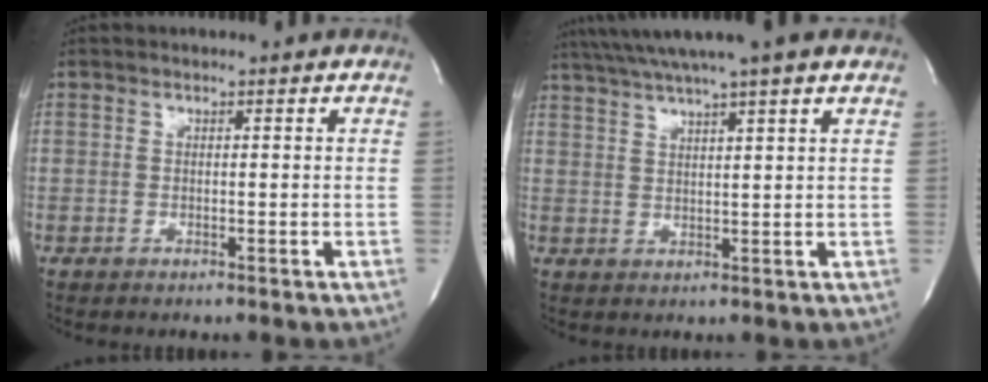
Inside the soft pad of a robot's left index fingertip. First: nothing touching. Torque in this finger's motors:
{"motor_torque": [1.04, -1.09, 0.44, 0.21]}